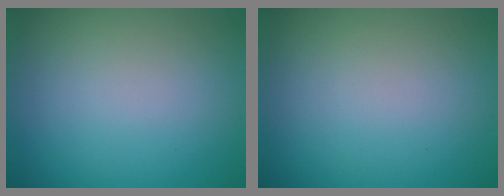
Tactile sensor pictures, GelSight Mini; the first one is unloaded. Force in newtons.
{"total": 0.0}